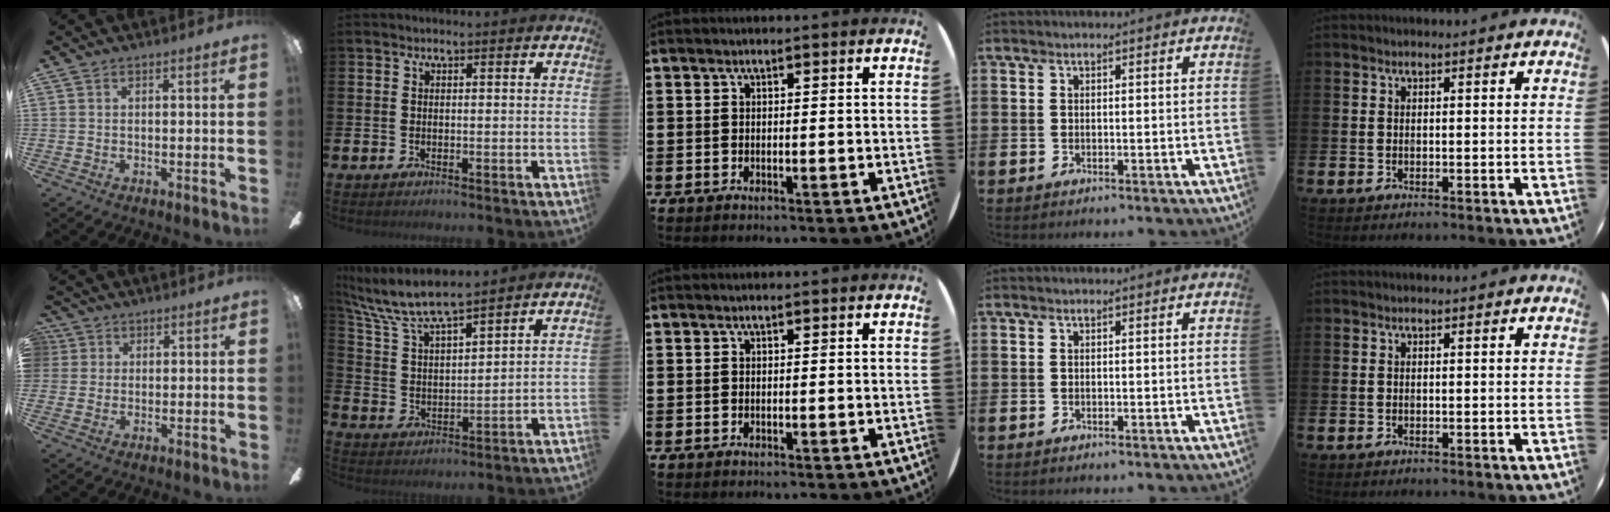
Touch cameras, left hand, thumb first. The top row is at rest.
{"thumb": {"total": 3.2, "force": [1.2, 2.9, 0.3], "torque": [-0.007, 0.008, 0.019]}, "index": {"total": 8.4, "force": [7.8, 1.3, 2.9], "torque": [-0.097, -0.046, 0.136]}}